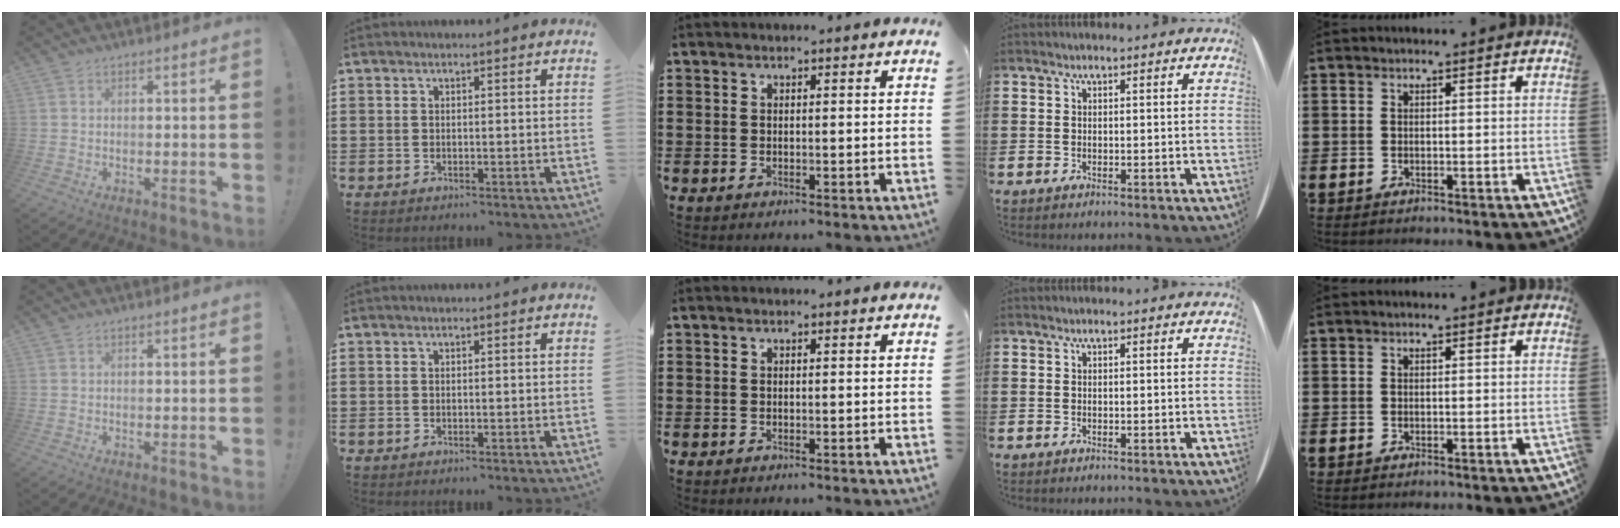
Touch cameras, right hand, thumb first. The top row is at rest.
{}